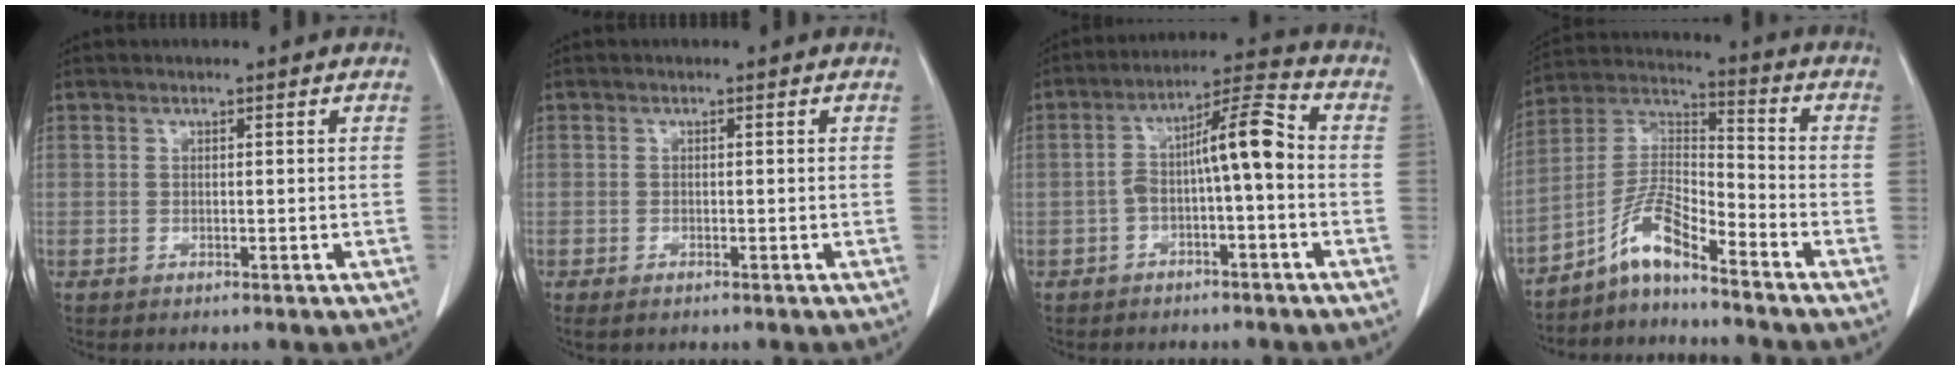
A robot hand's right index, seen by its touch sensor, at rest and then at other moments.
{"total": 0.9, "force": [-0.7, 0.2, 0.6], "torque": [-0.014, -0.004, -0.007]}
{"total": 8.4, "force": [-1.2, 1.4, 8.2], "torque": [-0.139, 0.036, -0.024]}
{"total": 8.1, "force": [-6.3, 0.8, 5.1], "torque": [-0.111, 0.013, -0.122]}